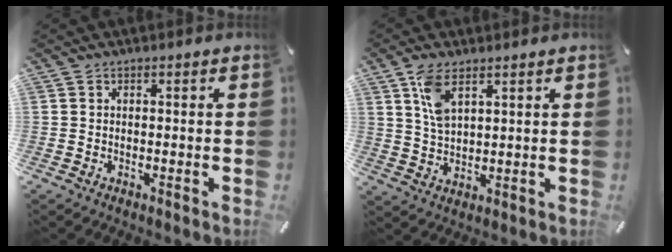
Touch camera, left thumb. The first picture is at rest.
{"total": 6.9, "force": [3.9, 3.2, 4.7], "torque": [-0.109, -0.002, 0.070]}